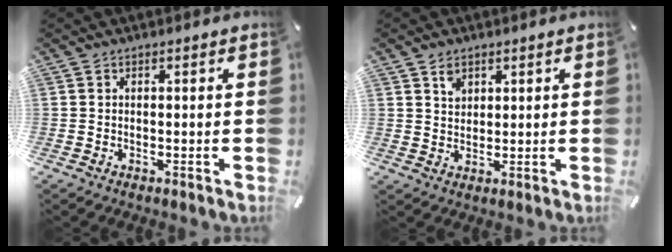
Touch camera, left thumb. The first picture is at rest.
{"total": 3.3, "force": [1.9, 2.6, 0.9], "torque": [0.003, -0.007, 0.031]}